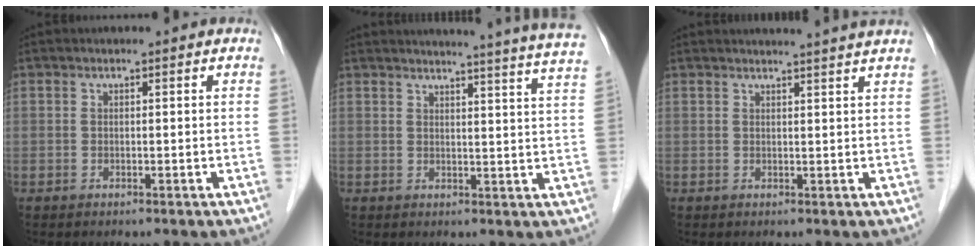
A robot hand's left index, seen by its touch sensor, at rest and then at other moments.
{"total": 16.8, "force": [16.0, -1.8, 4.9], "torque": [-0.073, -0.084, 0.172]}
{"total": 6.9, "force": [6.6, -1.1, 1.9], "torque": [-0.019, 0.001, 0.063]}